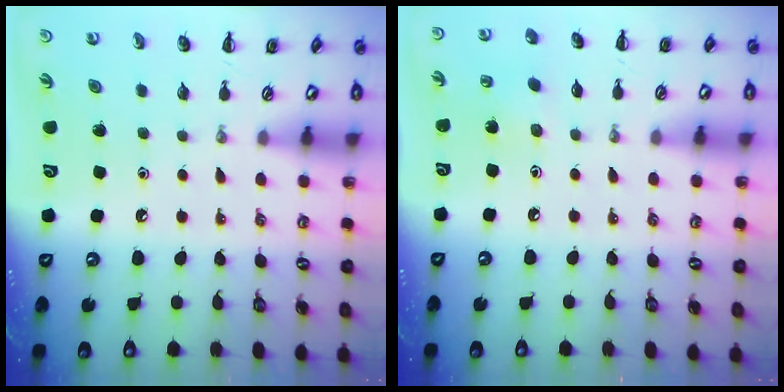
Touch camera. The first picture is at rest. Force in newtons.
{"total": 2.2, "press": 2.1, "slide": 0.7}